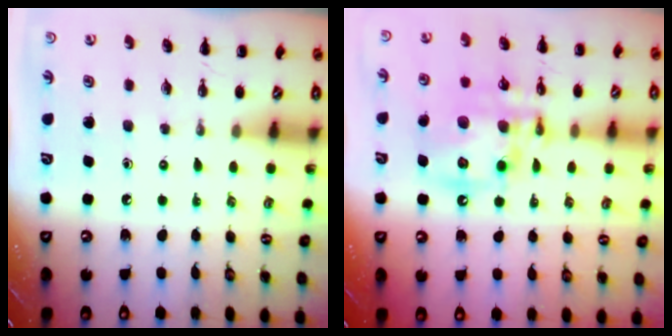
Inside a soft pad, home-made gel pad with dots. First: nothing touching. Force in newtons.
{"total": 14.9, "press": 14.6, "slide": 3.2}